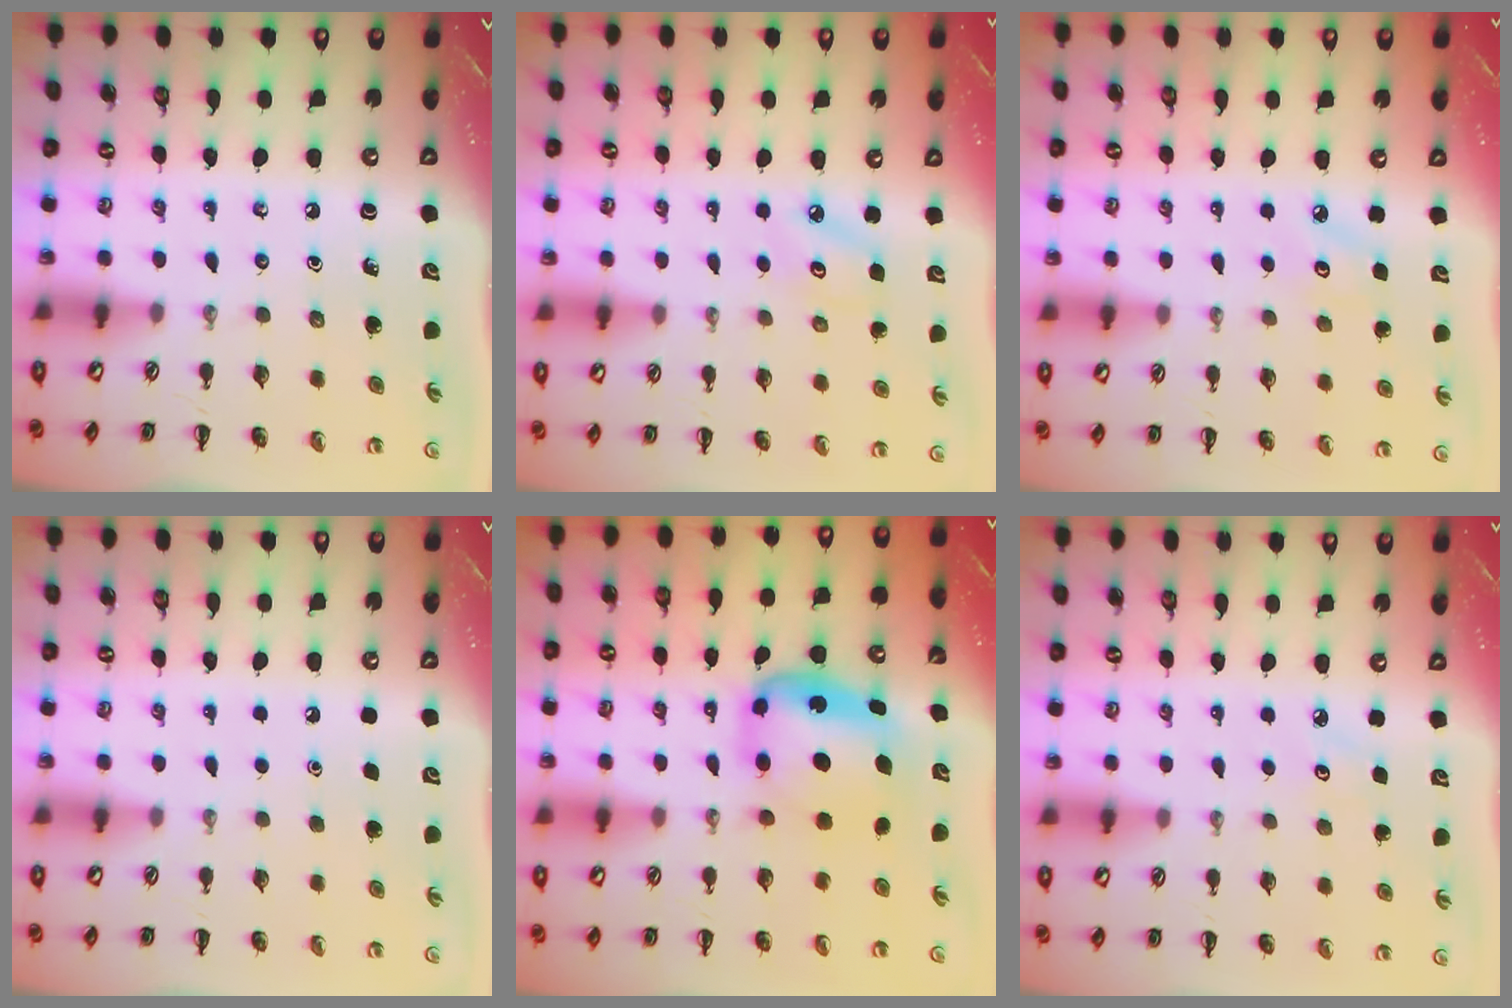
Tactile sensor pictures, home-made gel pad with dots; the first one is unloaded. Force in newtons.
{"total": 4.8, "press": 4.6, "slide": 1.4}
{"total": 3.5, "press": 3.4, "slide": 1.0}
{"total": 1.7, "press": 1.7, "slide": 0.1}
{"total": 6.3, "press": 6.1, "slide": 1.5}
{"total": 2.8, "press": 2.7, "slide": 0.8}